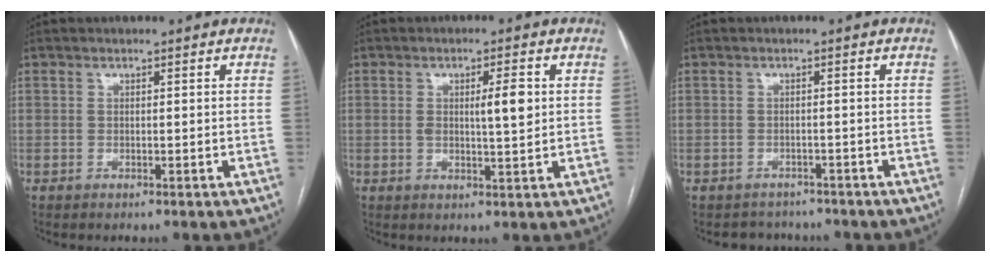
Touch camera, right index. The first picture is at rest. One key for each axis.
{"total": 4.4, "fx": 0.9, "fy": 0.8, "fz": 4.3, "tx": -0.067, "ty": 0.002, "tz": 0.014}
{"total": 3.6, "fx": -3.1, "fy": 1.7, "fz": -0.5, "tx": 0.006, "ty": 0.010, "tz": -0.044}